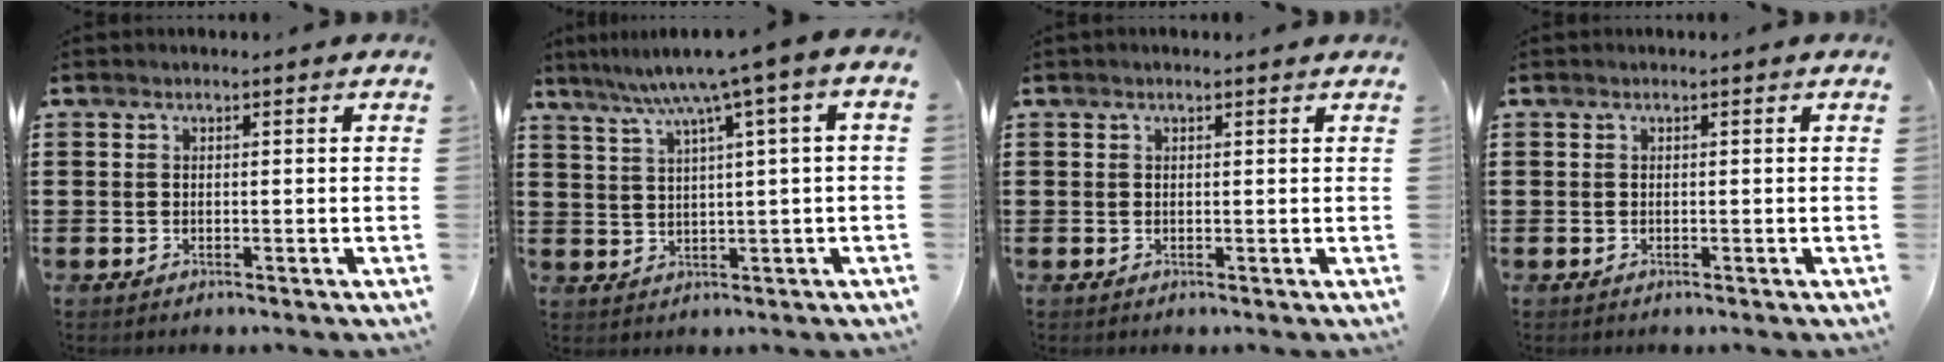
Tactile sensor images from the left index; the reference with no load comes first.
{"total": 6.3, "force": [2.9, -0.2, 5.6], "torque": [-0.116, -0.018, 0.043]}
{"total": 0.5, "force": [0.4, 0.3, 0.2], "torque": [-0.005, 0.003, 0.007]}
{"total": 0.0}